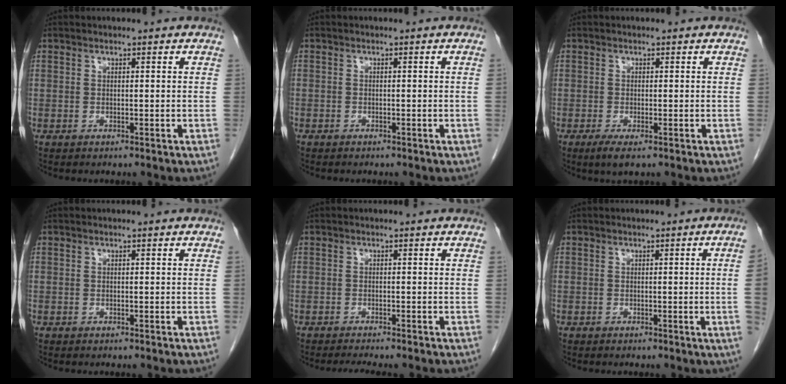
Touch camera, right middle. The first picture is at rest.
{"total": 0.0}
{"total": 2.2, "force": [-1.2, 0.5, 1.8], "torque": [-0.033, -0.006, -0.019]}
{"total": 0.0}
{"total": 3.3, "force": [-2.9, -0.1, 1.6], "torque": [-0.018, -0.005, -0.041]}
{"total": 3.1, "force": [-0.3, -1.4, 2.8], "torque": [-0.032, -0.004, -0.001]}